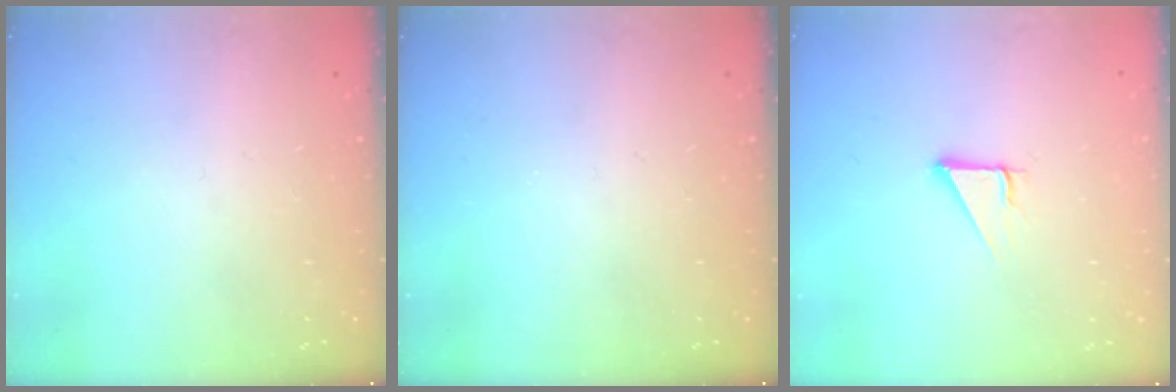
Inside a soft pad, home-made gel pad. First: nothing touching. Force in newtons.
{"total": 0.0}
{"total": 3.7, "press": 3.7, "slide": 0.2}